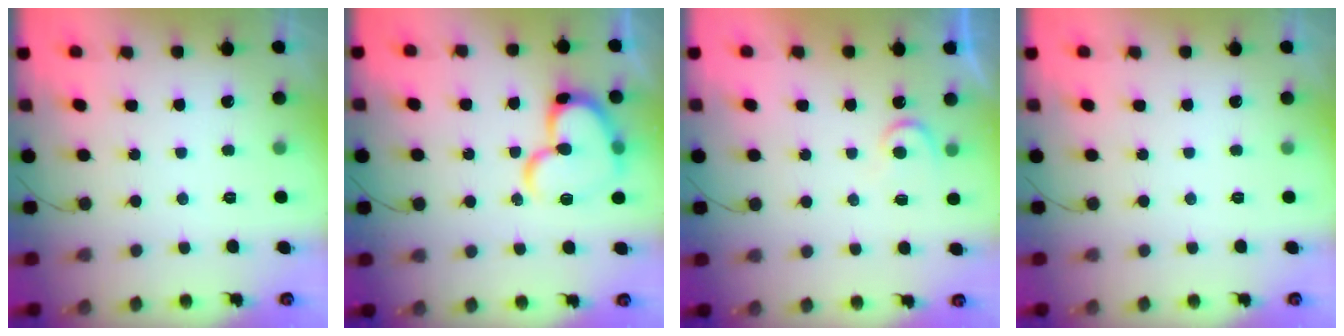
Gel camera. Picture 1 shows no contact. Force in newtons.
{"total": 16.8, "press": 16.7, "slide": 1.6}
{"total": 4.9, "press": 4.9, "slide": 0.5}
{"total": 0.0}